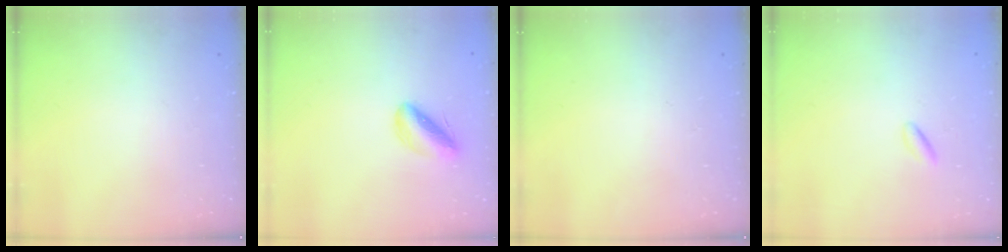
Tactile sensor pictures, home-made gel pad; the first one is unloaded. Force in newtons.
{"total": 4.8, "press": 4.6, "slide": 1.5}
{"total": 0.0}
{"total": 0.8, "press": 0.6, "slide": 0.5}